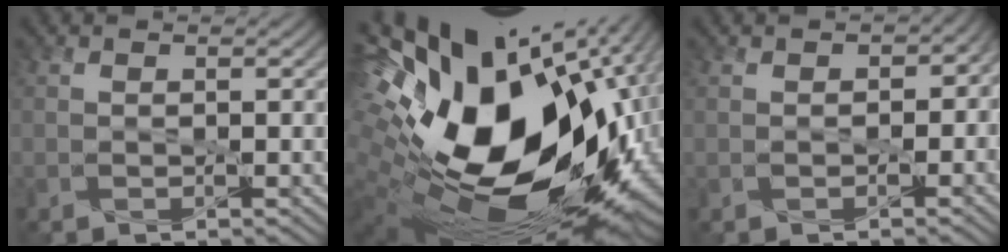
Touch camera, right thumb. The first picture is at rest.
{"total": 23.9, "force": [2.1, 14.1, 19.2], "torque": [-0.358, -0.057, 0.058]}
{"total": 1.6, "force": [-0.3, 1.4, 0.6], "torque": [-0.013, -0.002, -0.004]}